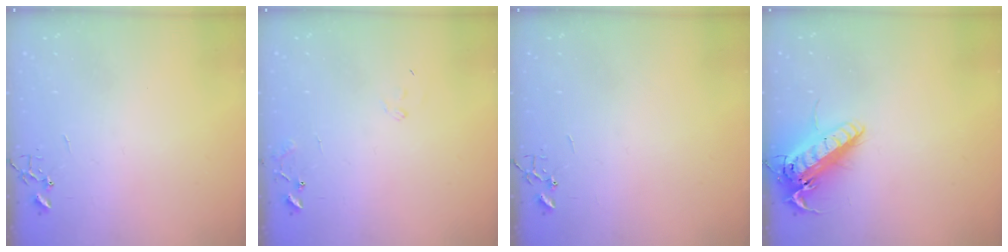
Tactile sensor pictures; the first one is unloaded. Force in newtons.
{"total": 7.6, "press": 7.6, "slide": 0.7}
{"total": 0.0}
{"total": 17.8, "press": 17.5, "slide": 3.3}